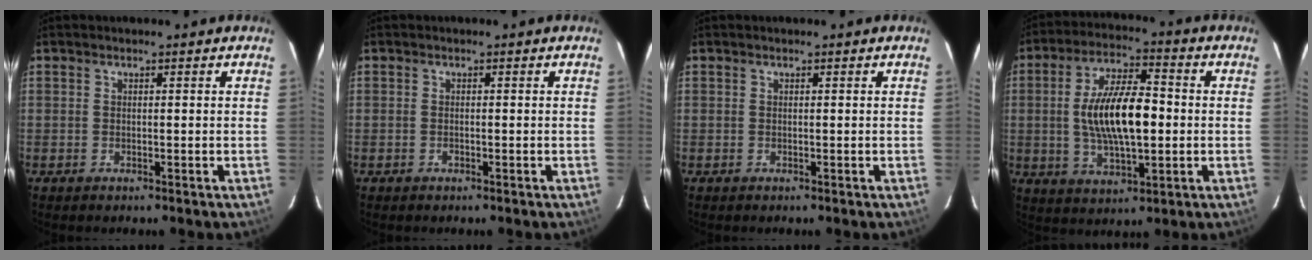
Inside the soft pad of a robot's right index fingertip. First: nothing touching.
{"total": 0.6, "force": [-0.4, 0.3, 0.3], "torque": [-0.006, 0.001, -0.008]}
{"total": 0.0}
{"total": 14.2, "force": [-0.4, 5.5, 13.1], "torque": [-0.246, 0.005, -0.004]}